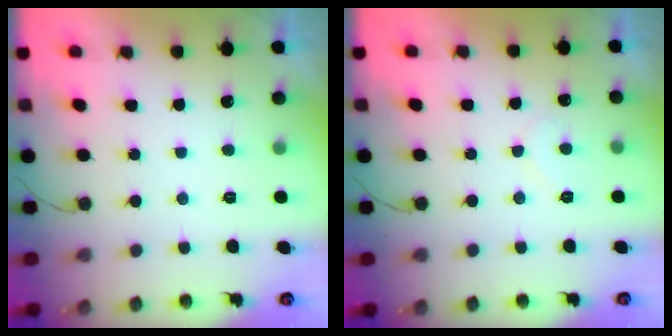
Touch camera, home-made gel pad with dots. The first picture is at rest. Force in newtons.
{"total": 6.1, "press": 6.1, "slide": 0.5}